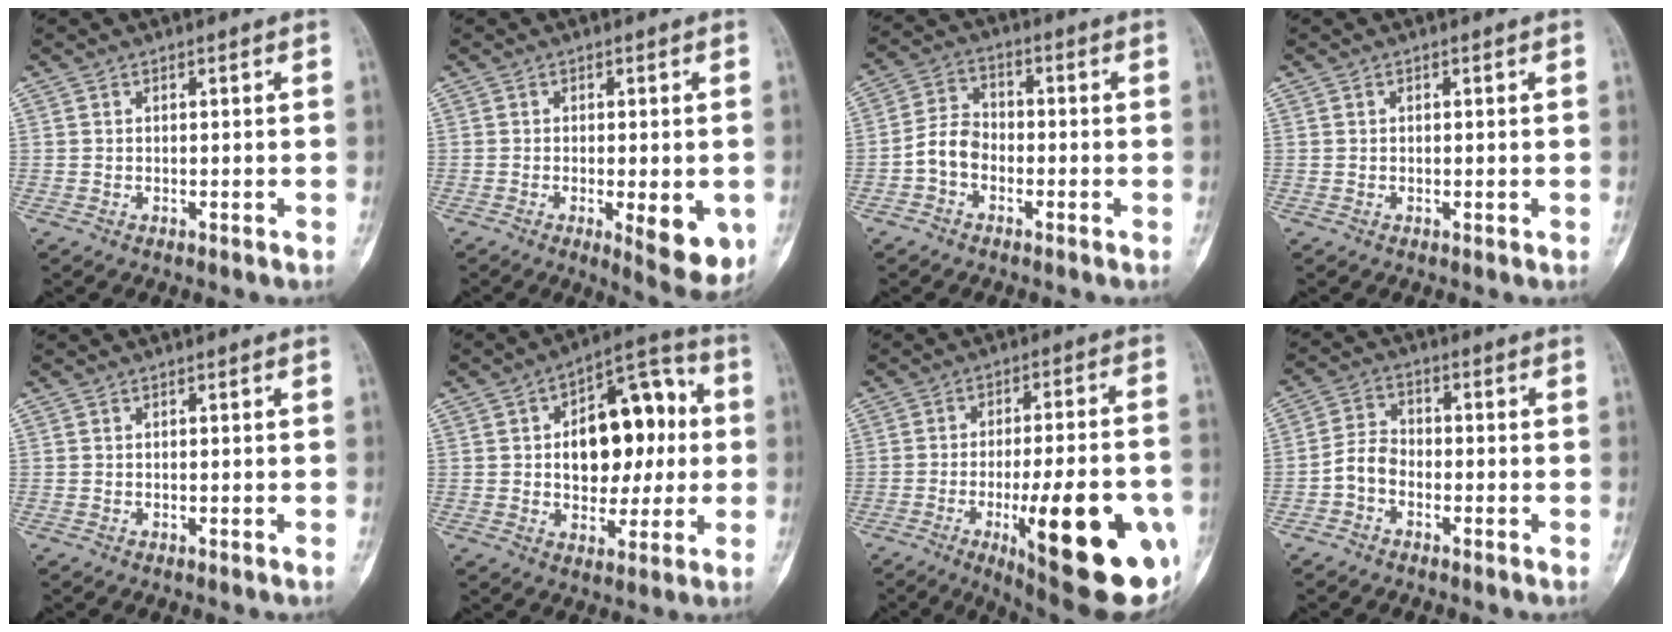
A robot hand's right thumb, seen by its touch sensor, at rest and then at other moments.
{"total": 9.6, "force": [-2.6, 3.1, 8.7], "torque": [-0.100, -0.016, -0.029]}
{"total": 5.9, "force": [-2.1, 4.4, 3.4], "torque": [-0.053, 0.025, -0.050]}
{"total": 0.0}
{"total": 0.0}
{"total": 17.4, "force": [1.8, 10.4, 13.8], "torque": [-0.150, 0.028, 0.027]}
{"total": 25.8, "force": [-8.5, 6.8, 23.4], "torque": [-0.268, 0.002, -0.103]}
{"total": 4.5, "force": [-2.0, 3.2, 2.6], "torque": [-0.041, 0.021, -0.049]}